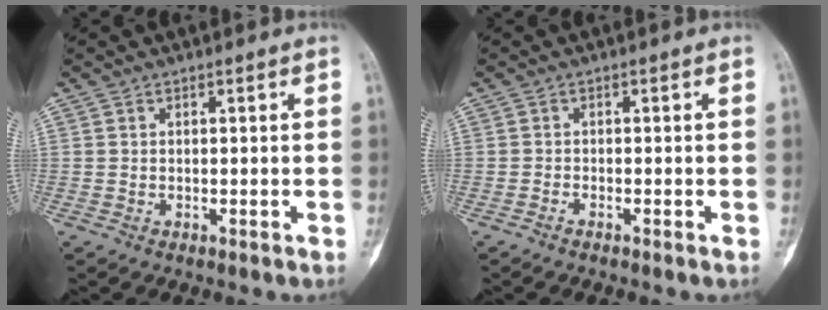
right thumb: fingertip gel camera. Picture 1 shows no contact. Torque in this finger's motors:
{"motor_torque": [-0.61, -0.47, -0.25, 0.09, -0.08]}